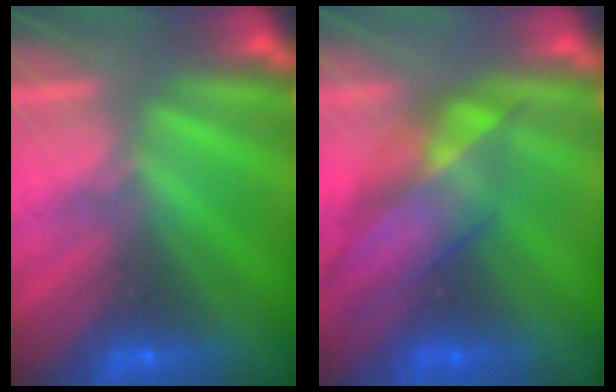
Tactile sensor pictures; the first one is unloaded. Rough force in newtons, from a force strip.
{"total": 3.7}